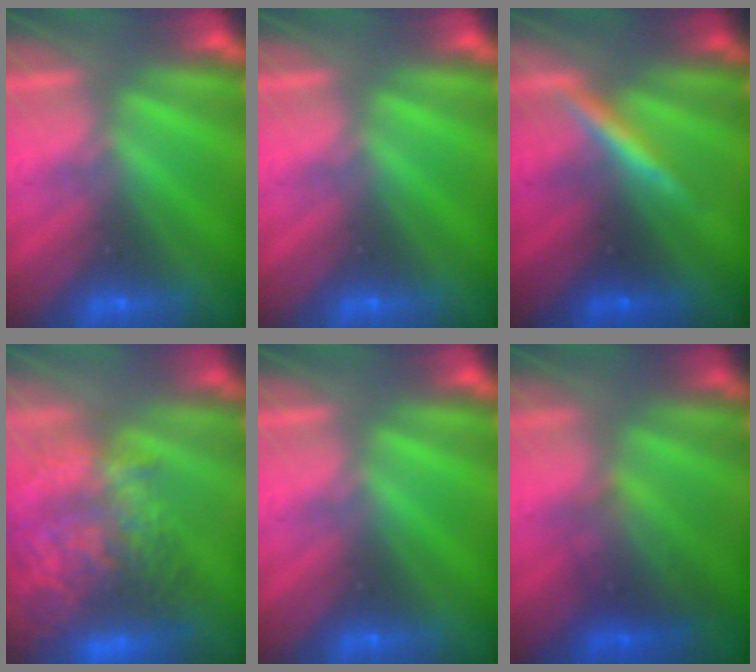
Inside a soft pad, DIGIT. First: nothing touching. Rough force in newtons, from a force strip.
{"total": 0.0}
{"total": 3.9}
{"total": 9.9}
{"total": 0.0}
{"total": 2.4}